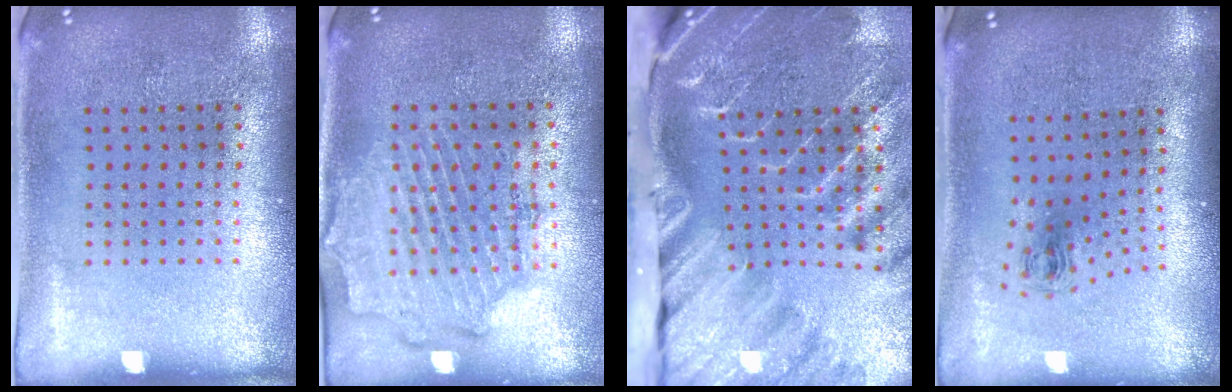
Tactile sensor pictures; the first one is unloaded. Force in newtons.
{"total": 1.9, "press": 1.7, "slide": 0.8}
{"total": 4.6, "press": 3.4, "slide": 3.1}
{"total": 0.7, "press": 0.4, "slide": 0.6}